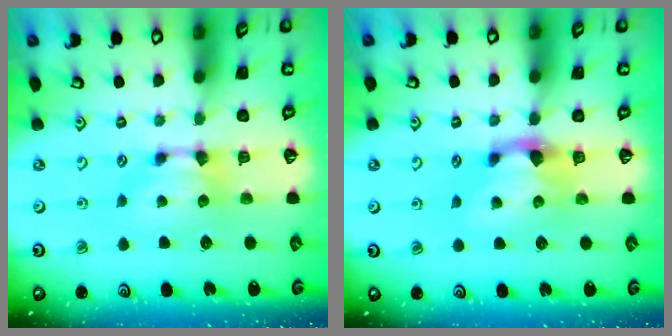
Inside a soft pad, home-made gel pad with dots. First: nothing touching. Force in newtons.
{"total": 1.7, "press": 1.3, "slide": 1.1}